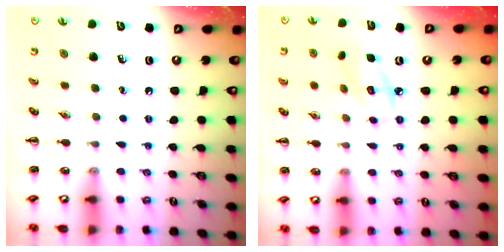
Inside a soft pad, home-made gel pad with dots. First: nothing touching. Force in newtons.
{"total": 4.3, "press": 4.3, "slide": 0.5}